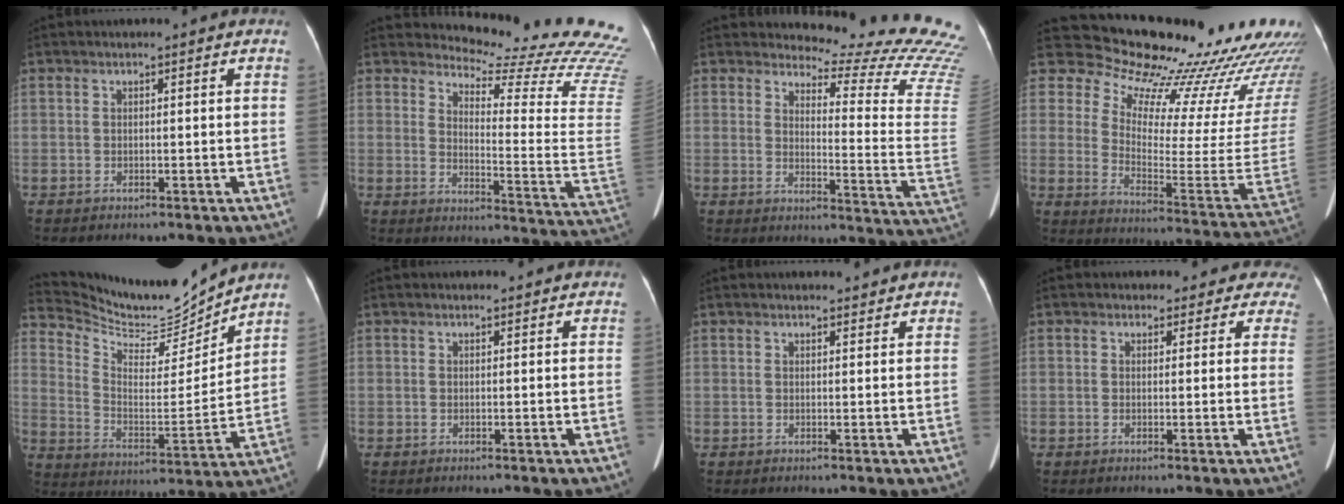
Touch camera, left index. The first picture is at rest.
{"total": 21.3, "force": [20.0, 0.5, 7.2], "torque": [-0.104, -0.159, 0.225]}
{"total": 17.5, "force": [17.0, -1.3, 3.6], "torque": [-0.047, -0.177, 0.181]}
{"total": 26.2, "force": [23.8, 5.0, 9.7], "torque": [-0.145, -0.110, 0.294]}
{"total": 14.0, "force": [13.9, 0.4, 2.0], "torque": [-0.056, -0.036, 0.237]}
{"total": 0.9, "force": [0.7, 0.6, -0.1], "torque": [0.000, 0.004, 0.006]}
{"total": 2.5, "force": [2.4, 0.5, 0.5], "torque": [-0.004, -0.004, 0.030]}
{"total": 6.9, "force": [5.5, 4.0, -1.0], "torque": [0.069, -0.015, 0.024]}